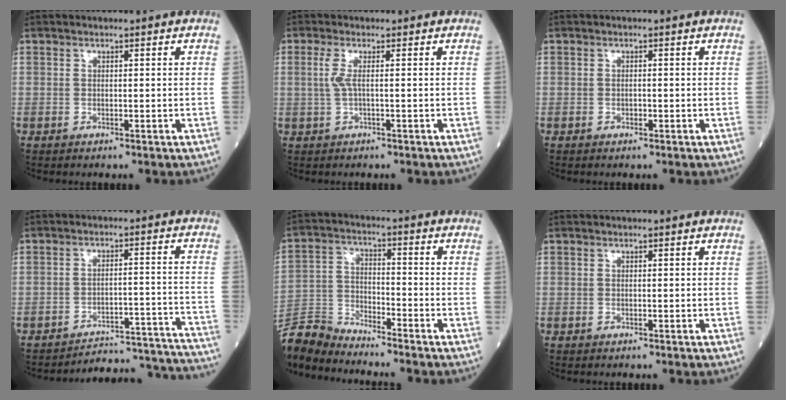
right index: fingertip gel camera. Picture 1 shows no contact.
{"total": 2.2, "force": [0.3, 0.0, 2.1], "torque": [-0.059, 0.004, 0.006]}
{"total": 0.6, "force": [-0.2, 0.3, 0.5], "torque": [-0.011, 0.000, -0.004]}
{"total": 16.7, "force": [-16.7, 0.5, 0.8], "torque": [0.018, 0.032, -0.209]}
{"total": 8.8, "force": [-8.7, -0.5, 0.9], "torque": [-0.025, 0.001, -0.173]}
{"total": 0.0}